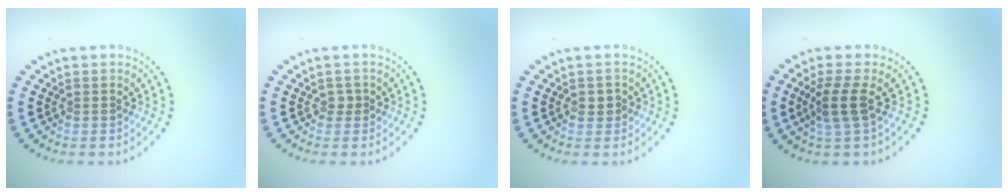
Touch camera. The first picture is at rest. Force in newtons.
{"total": 0.7, "press": 0.5, "slide": 0.5}
{"total": 1.1, "press": 1.0, "slide": 0.4}
{"total": 2.7, "press": 2.1, "slide": 1.6}